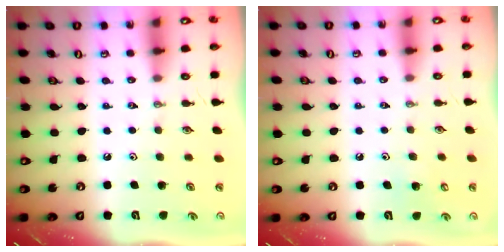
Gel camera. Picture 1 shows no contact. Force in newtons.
{"total": 5.1, "press": 5.1, "slide": 0.6}